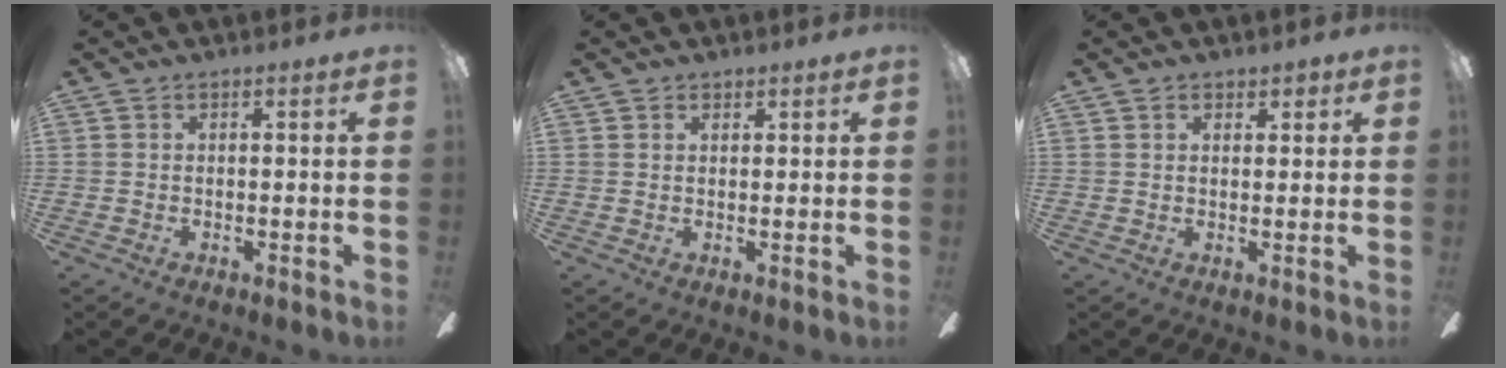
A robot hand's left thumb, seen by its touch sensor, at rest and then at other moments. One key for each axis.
{"total": 1.2, "fx": 1.0, "fy": 0.6, "fz": 0.0, "tx": 0.001, "ty": 0.000, "tz": 0.020}
{"total": 2.0, "fx": 1.4, "fy": 1.3, "fz": 0.6, "tx": -0.004, "ty": -0.001, "tz": 0.025}